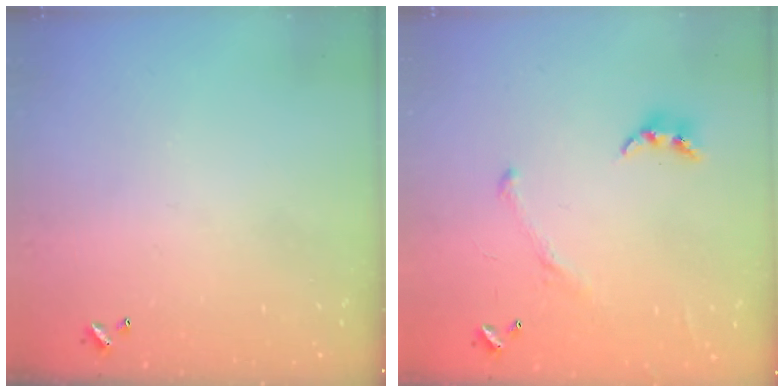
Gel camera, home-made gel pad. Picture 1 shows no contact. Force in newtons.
{"total": 2.3, "press": 2.3, "slide": 0.5}